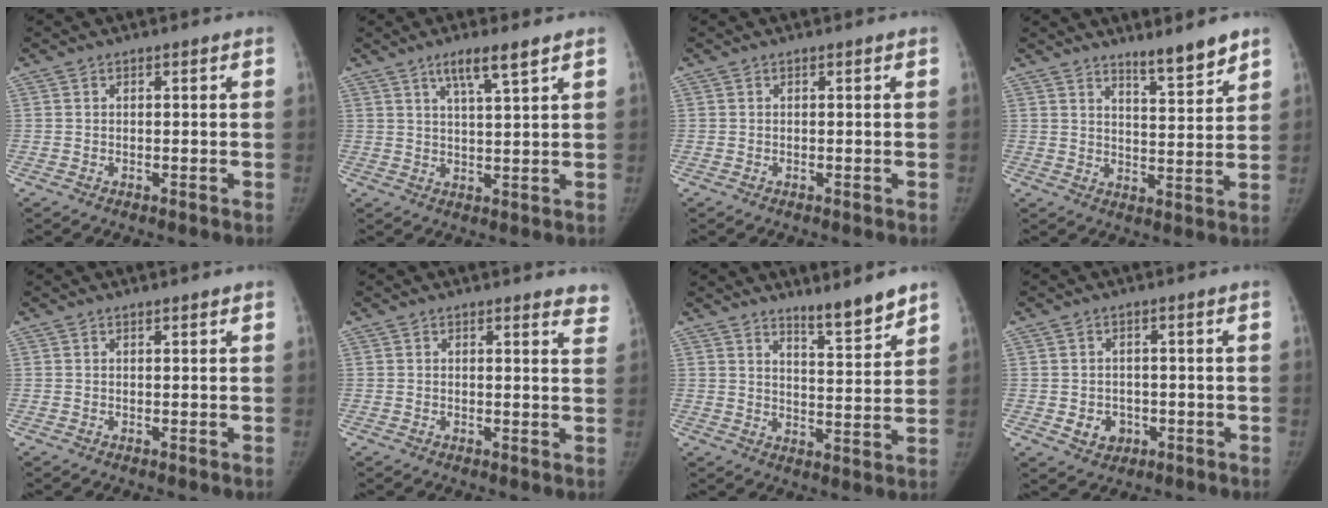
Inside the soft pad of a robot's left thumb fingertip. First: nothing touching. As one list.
[{"total": 5.7, "force": [3.7, 0.5, 4.3], "torque": [-0.076, -0.020, 0.068]}, {"total": 0.0}, {"total": 6.9, "force": [5.7, 0.8, 3.9], "torque": [-0.052, -0.050, 0.093]}, {"total": 0.0}, {"total": 4.8, "force": [4.5, 1.3, 1.0], "torque": [0.014, -0.026, 0.027]}, {"total": 7.1, "force": [6.0, 0.7, 3.8], "torque": [-0.051, -0.055, 0.099]}, {"total": 4.1, "force": [-1.2, 3.6, 1.8], "torque": [-0.007, 0.008, -0.007]}]